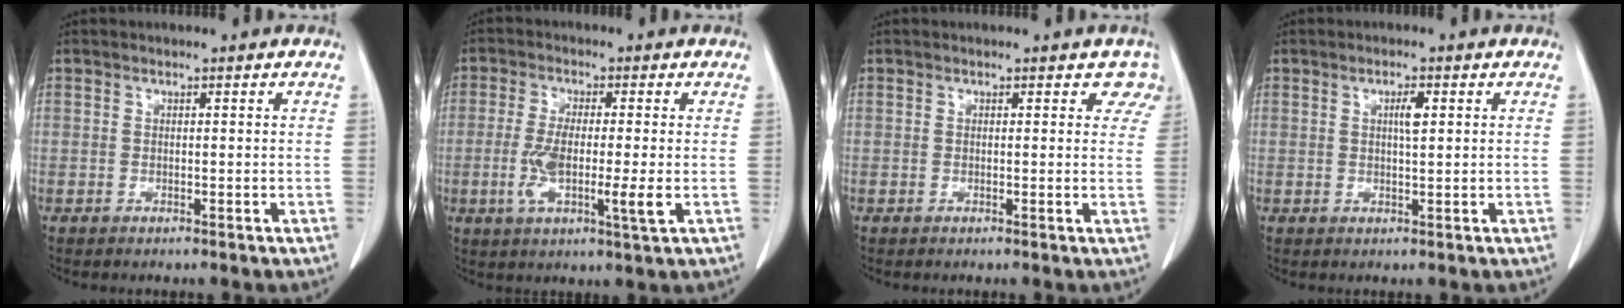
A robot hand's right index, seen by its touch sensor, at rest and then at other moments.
{"total": 8.4, "force": [-1.6, 0.9, 8.2], "torque": [-0.155, -0.013, -0.032]}
{"total": 3.3, "force": [2.6, 2.0, 0.7], "torque": [0.022, -0.005, 0.004]}
{"total": 2.2, "force": [0.7, 0.4, 2.1], "torque": [-0.037, 0.000, 0.011]}